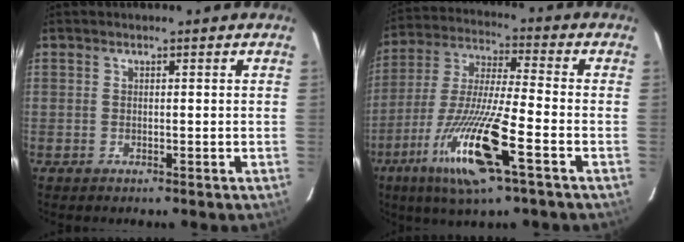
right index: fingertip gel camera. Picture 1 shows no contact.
{"total": 16.1, "force": [-7.3, 0.7, 14.3], "torque": [-0.297, -0.029, -0.134]}